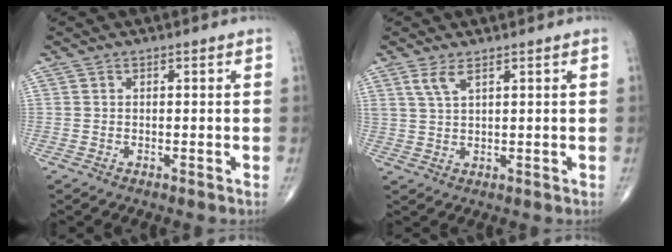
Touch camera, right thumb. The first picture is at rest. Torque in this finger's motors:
{"motor_torque": [0.04, 0.04, 0.46, 0.36, 0.03]}